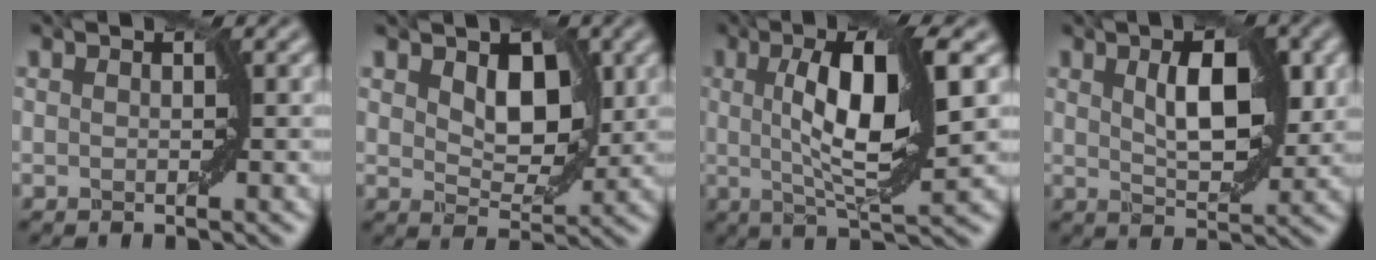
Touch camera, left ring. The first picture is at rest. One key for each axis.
{"total": 4.7, "fx": 1.5, "fy": 2.9, "fz": 3.3, "tx": -0.062, "ty": -0.008, "tz": 0.024}
{"total": 8.6, "fx": 1.4, "fy": 2.2, "fz": 8.2, "tx": -0.131, "ty": -0.001, "tz": 0.026}
{"total": 5.9, "fx": 1.5, "fy": 2.5, "fz": 5.1, "tx": -0.083, "ty": 0.003, "tz": 0.028}